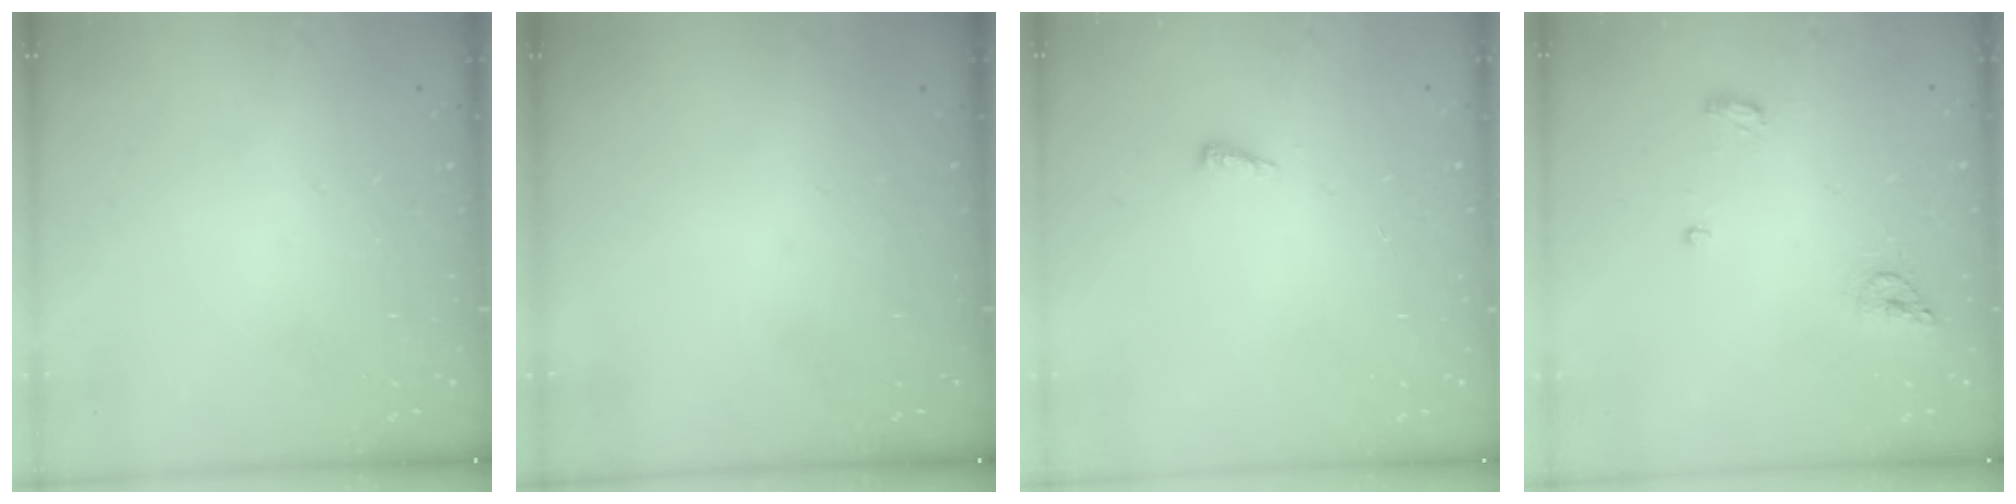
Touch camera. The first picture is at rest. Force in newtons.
{"total": 0.0}
{"total": 5.0, "press": 4.9, "slide": 0.9}
{"total": 10.0, "press": 7.3, "slide": 6.9}